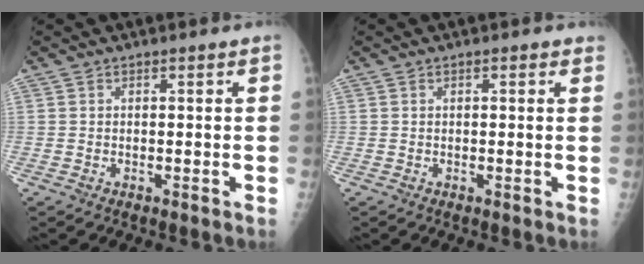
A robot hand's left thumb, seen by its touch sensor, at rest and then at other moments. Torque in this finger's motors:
{"motor_torque": [-0.25, -0.10, -0.14, -0.04, -0.02]}